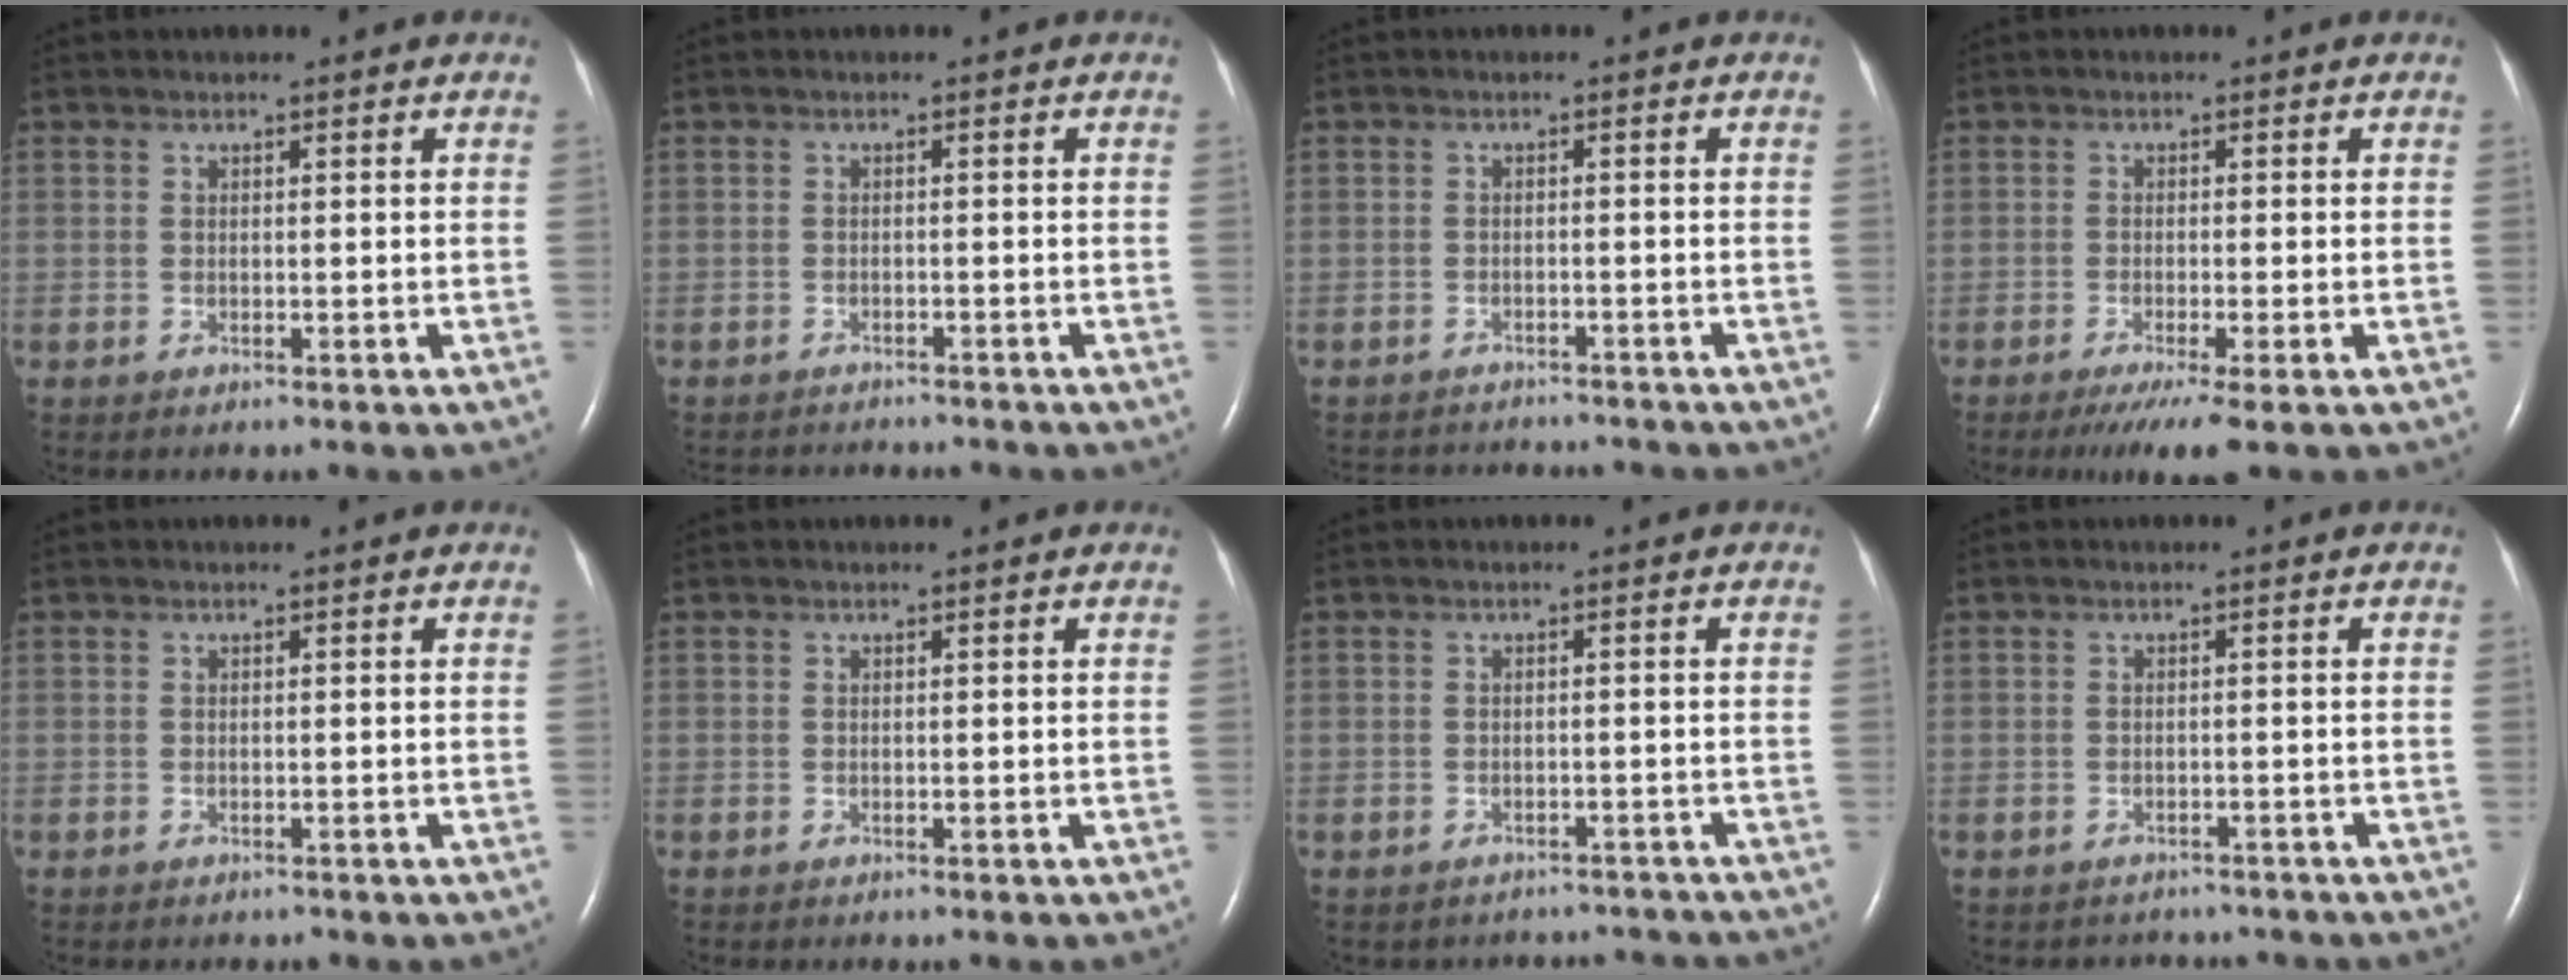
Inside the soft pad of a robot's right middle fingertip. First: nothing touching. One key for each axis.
{"total": 6.4, "fx": -6.1, "fy": 1.2, "fz": 1.5, "tx": -0.015, "ty": -0.008, "tz": -0.080}
{"total": 8.7, "fx": -8.3, "fy": 2.0, "fz": 1.7, "tx": -0.031, "ty": 0.003, "tz": -0.103}
{"total": 4.3, "fx": -2.7, "fy": 0.3, "fz": 3.4, "tx": -0.054, "ty": -0.014, "tz": -0.044}
{"total": 0.0}
{"total": 0.0}
{"total": 5.1, "fx": -4.7, "fy": 2.0, "fz": -0.2, "tx": 0.003, "ty": 0.015, "tz": -0.047}
{"total": 3.9, "fx": -3.5, "fy": 1.7, "fz": 0.0, "tx": -0.003, "ty": 0.005, "tz": -0.039}